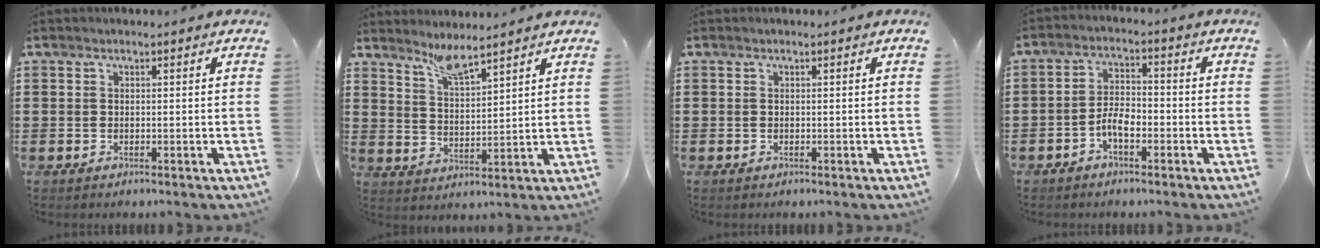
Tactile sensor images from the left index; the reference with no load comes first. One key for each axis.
{"total": 5.0, "fx": 4.4, "fy": 0.1, "fz": 2.2, "tx": -0.059, "ty": -0.013, "tz": 0.079}
{"total": 0.0}
{"total": 4.2, "fx": -2.2, "fy": 1.8, "fz": 3.1, "tx": -0.068, "ty": 0.005, "tz": -0.046}